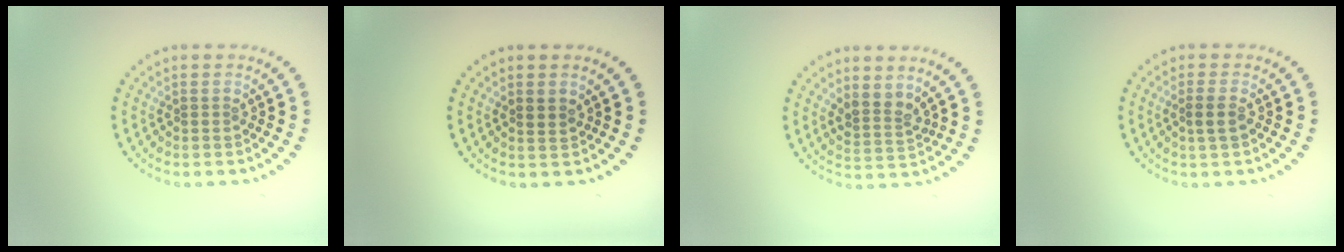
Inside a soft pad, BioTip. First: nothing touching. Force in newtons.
{"total": 1.1, "press": 0.9, "slide": 0.6}
{"total": 2.4, "press": 1.9, "slide": 1.4}
{"total": 1.3, "press": 1.1, "slide": 0.7}